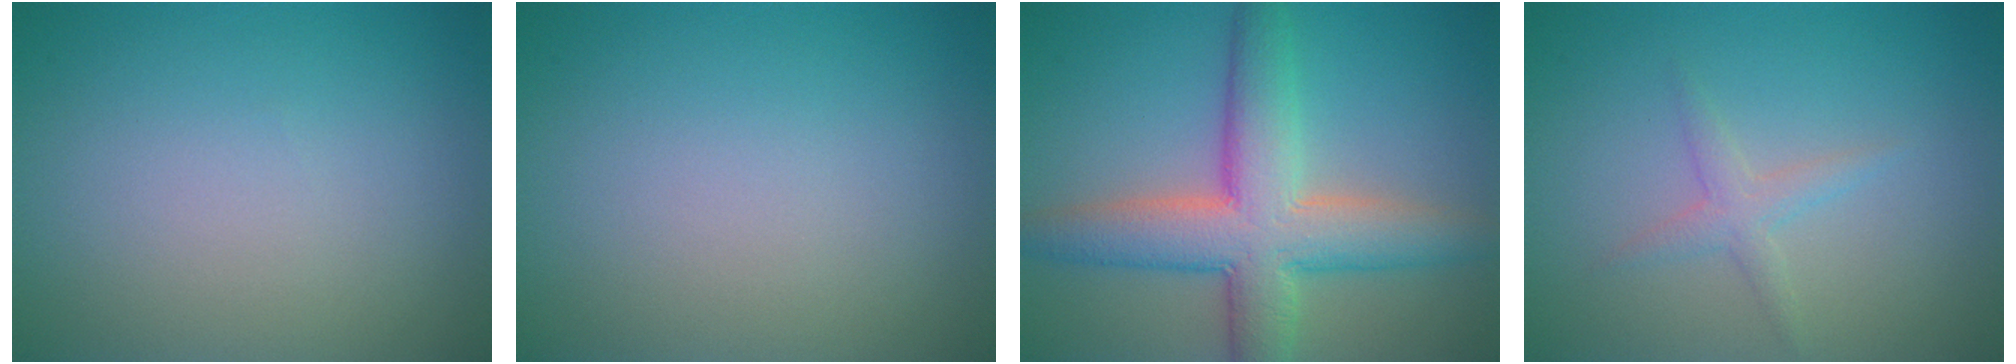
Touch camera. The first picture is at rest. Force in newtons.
{"total": 0.0}
{"total": 8.0, "press": 8.0, "slide": 0.7}
{"total": 1.6, "press": 1.6, "slide": 0.0}